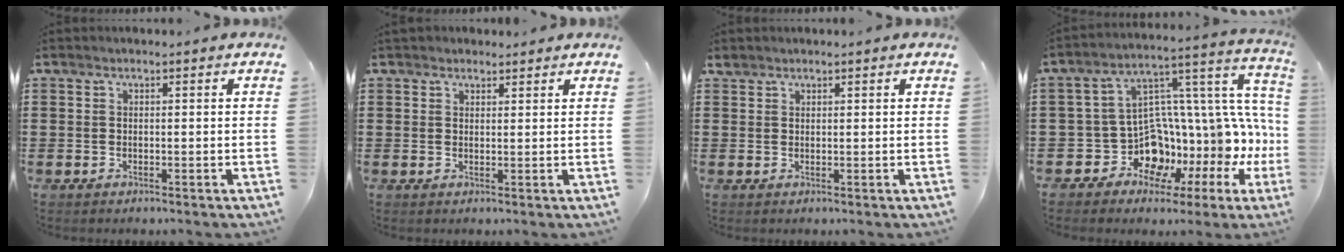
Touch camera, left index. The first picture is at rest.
{"total": 1.6, "force": [1.4, 0.7, 0.0], "torque": [-0.004, 0.005, 0.028]}
{"total": 1.0, "force": [0.9, 0.4, 0.2], "torque": [-0.007, 0.002, 0.018]}
{"total": 8.7, "force": [-1.3, 6.2, 6.0], "torque": [-0.123, -0.055, -0.029]}